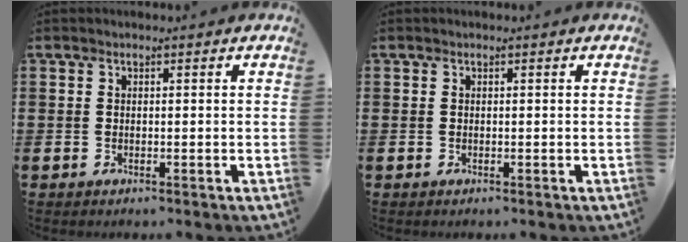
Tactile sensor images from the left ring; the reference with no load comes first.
{"total": 0.0}